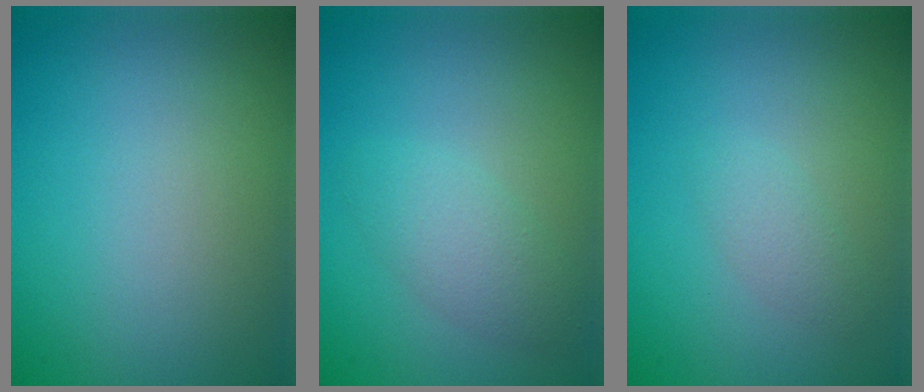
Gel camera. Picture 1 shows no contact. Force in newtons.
{"total": 2.5, "press": 2.5, "slide": 0.1}
{"total": 1.3, "press": 1.3, "slide": 0.0}